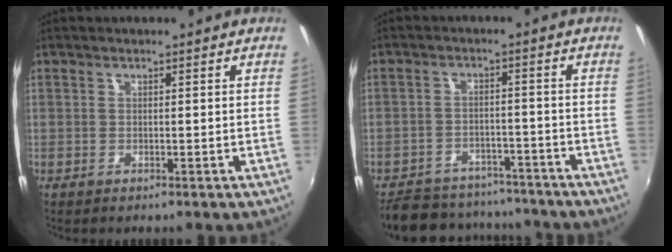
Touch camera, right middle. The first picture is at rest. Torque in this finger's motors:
{"motor_torque": [-0.11, -0.80, 0.09, 0.00]}